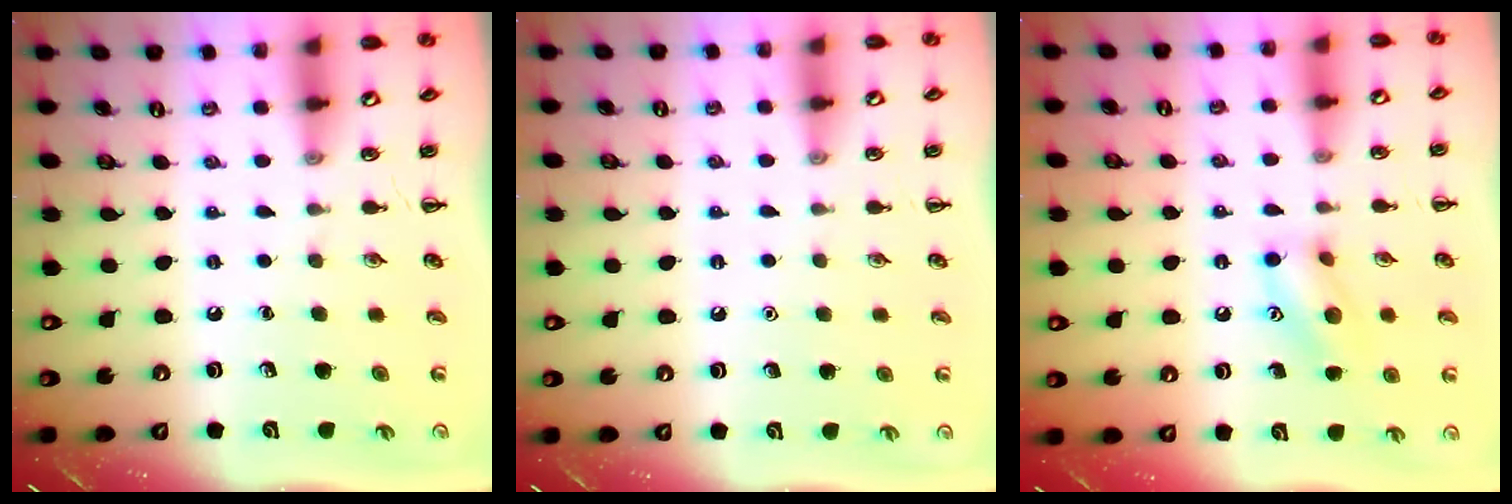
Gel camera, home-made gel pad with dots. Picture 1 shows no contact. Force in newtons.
{"total": 1.6, "press": 1.5, "slide": 0.1}
{"total": 11.1, "press": 11.0, "slide": 1.0}